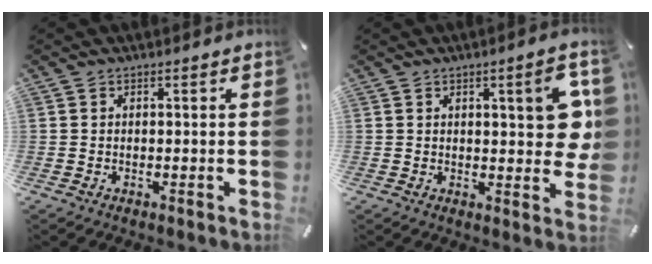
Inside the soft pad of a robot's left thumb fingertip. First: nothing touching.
{"total": 10.5, "force": [2.6, 3.8, 9.4], "torque": [-0.113, -0.009, 0.038]}